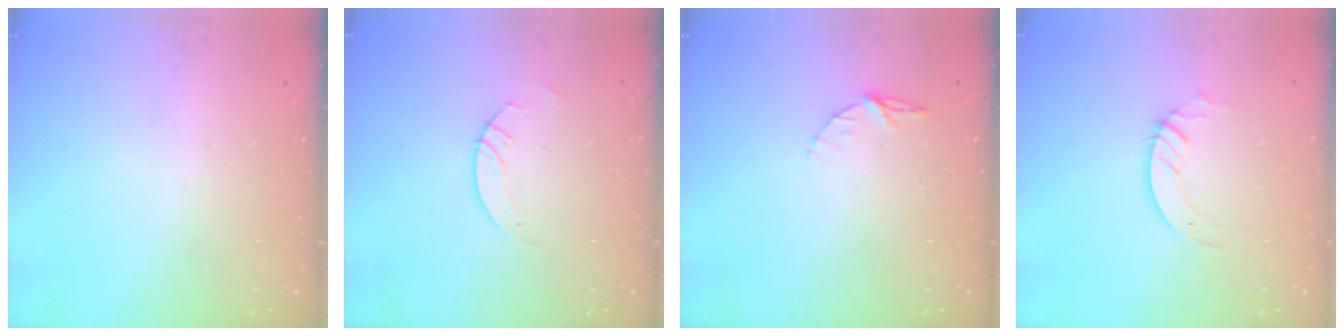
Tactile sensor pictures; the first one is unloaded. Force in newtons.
{"total": 3.0, "press": 3.0, "slide": 0.3}
{"total": 5.2, "press": 5.1, "slide": 0.5}
{"total": 3.1, "press": 3.1, "slide": 0.2}